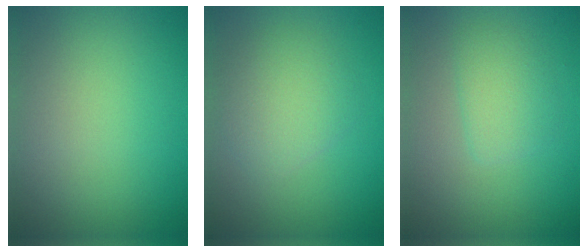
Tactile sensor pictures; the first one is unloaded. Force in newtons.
{"total": 3.0, "press": 3.0, "slide": 0.0}
{"total": 2.1, "press": 2.1, "slide": 0.1}